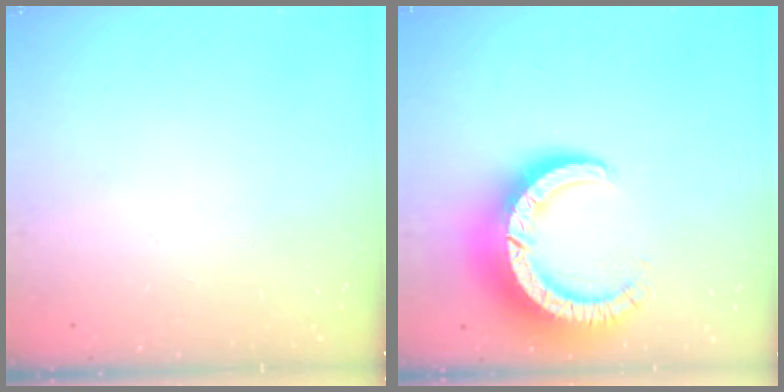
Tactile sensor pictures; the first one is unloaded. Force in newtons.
{"total": 13.2, "press": 13.2, "slide": 1.3}